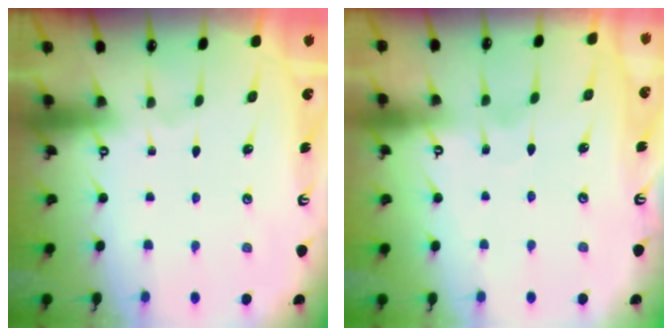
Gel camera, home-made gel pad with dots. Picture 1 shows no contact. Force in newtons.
{"total": 5.8, "press": 5.8, "slide": 0.6}